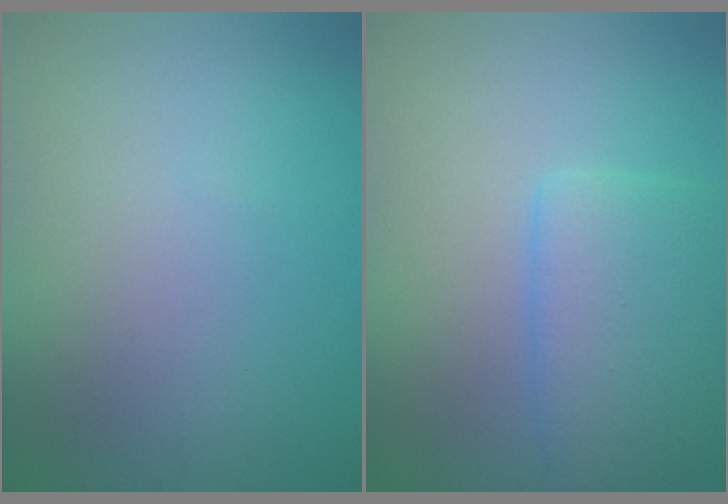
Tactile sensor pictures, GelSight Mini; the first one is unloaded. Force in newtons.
{"total": 4.2, "press": 4.2, "slide": 0.3}